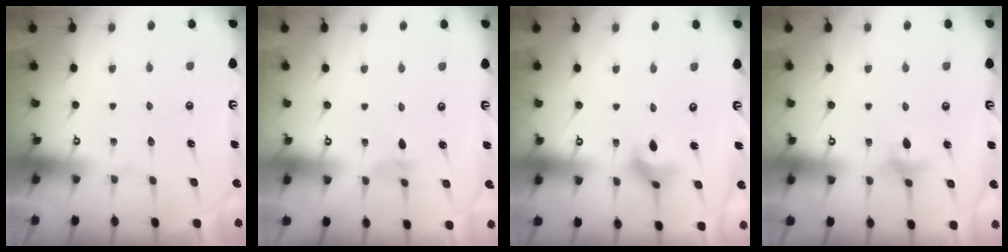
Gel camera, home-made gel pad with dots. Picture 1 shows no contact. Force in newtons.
{"total": 2.4, "press": 2.3, "slide": 0.6}
{"total": 5.5, "press": 5.4, "slide": 0.7}
{"total": 4.8, "press": 4.7, "slide": 0.8}